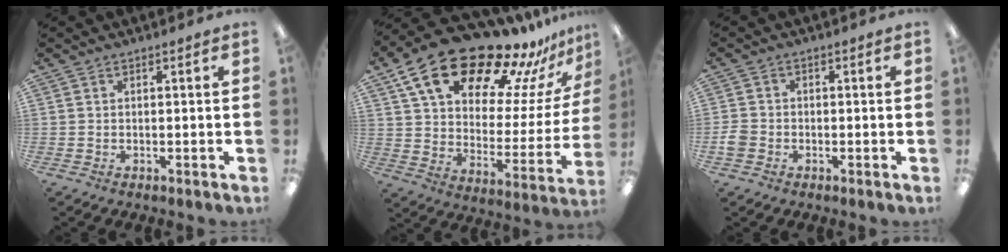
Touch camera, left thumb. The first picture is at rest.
{"total": 23.4, "force": [17.9, 8.7, 12.4], "torque": [-0.198, -0.130, 0.299]}
{"total": 3.0, "force": [-1.2, 2.4, 1.2], "torque": [-0.017, 0.008, -0.021]}